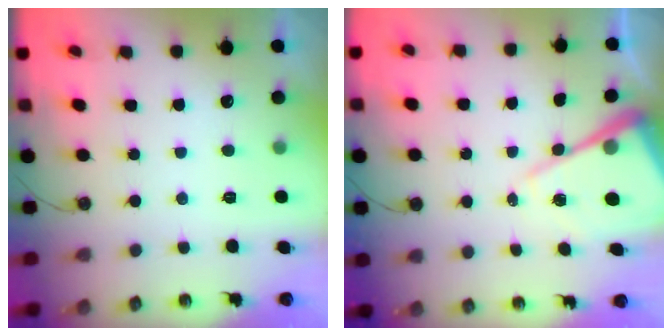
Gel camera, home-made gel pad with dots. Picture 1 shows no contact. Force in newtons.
{"total": 13.1, "press": 13.1, "slide": 1.1}